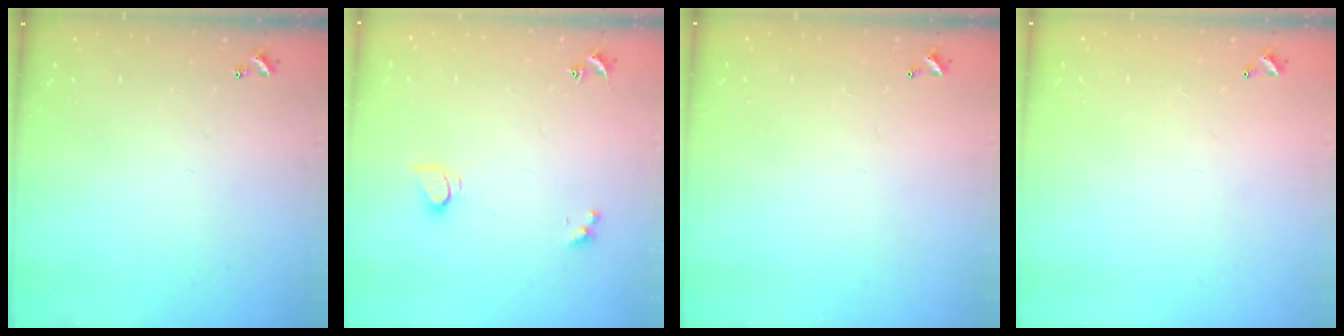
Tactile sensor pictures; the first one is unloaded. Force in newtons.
{"total": 2.9, "press": 2.9, "slide": 0.5}
{"total": 2.8, "press": 2.8, "slide": 0.1}
{"total": 2.9, "press": 2.9, "slide": 0.1}